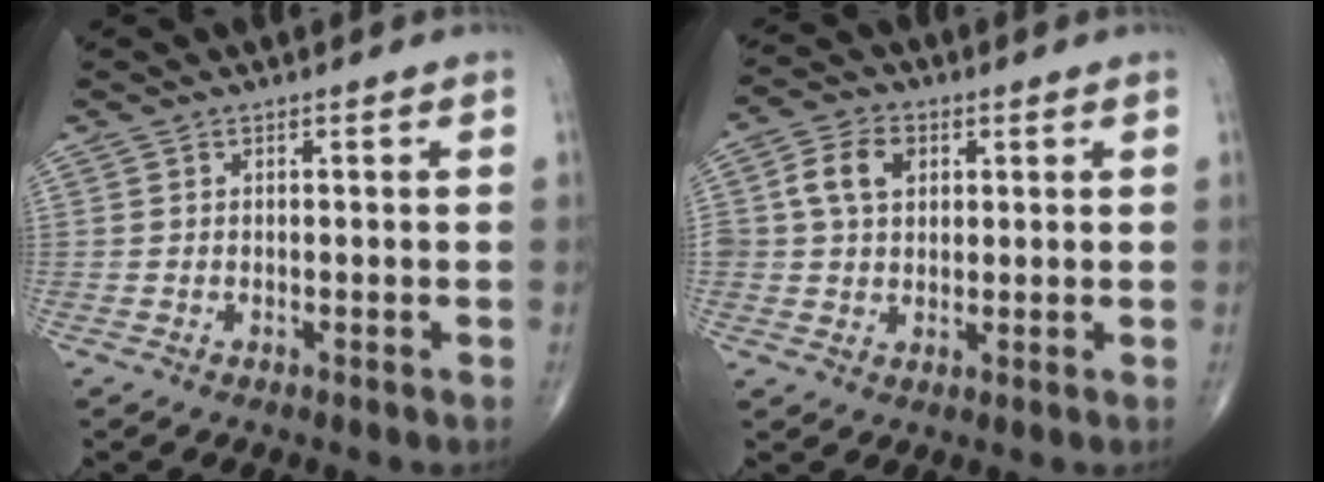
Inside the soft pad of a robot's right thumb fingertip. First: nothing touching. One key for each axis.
{"total": 7.1, "fx": 1.8, "fy": 5.3, "fz": 4.4, "tx": -0.066, "ty": 0.006, "tz": 0.029}